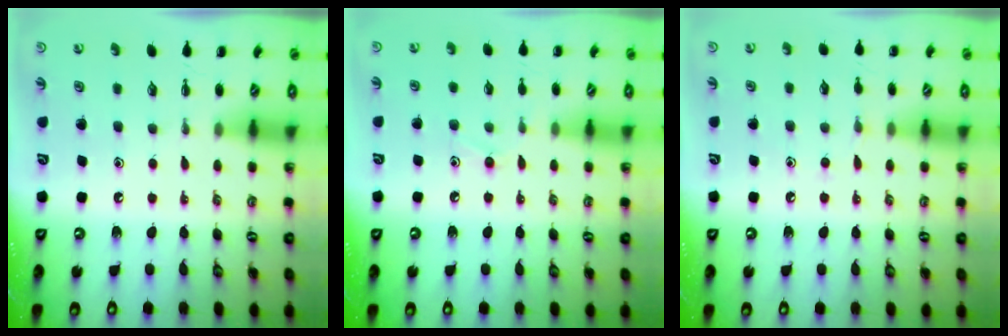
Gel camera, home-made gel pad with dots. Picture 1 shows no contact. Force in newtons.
{"total": 8.1, "press": 7.7, "slide": 2.6}
{"total": 5.7, "press": 5.2, "slide": 2.2}